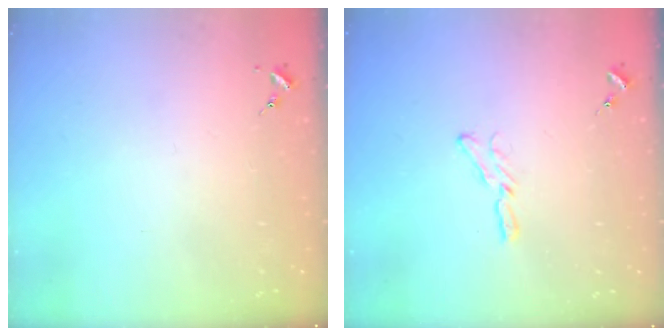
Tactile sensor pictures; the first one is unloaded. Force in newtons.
{"total": 5.6, "press": 5.6, "slide": 0.5}